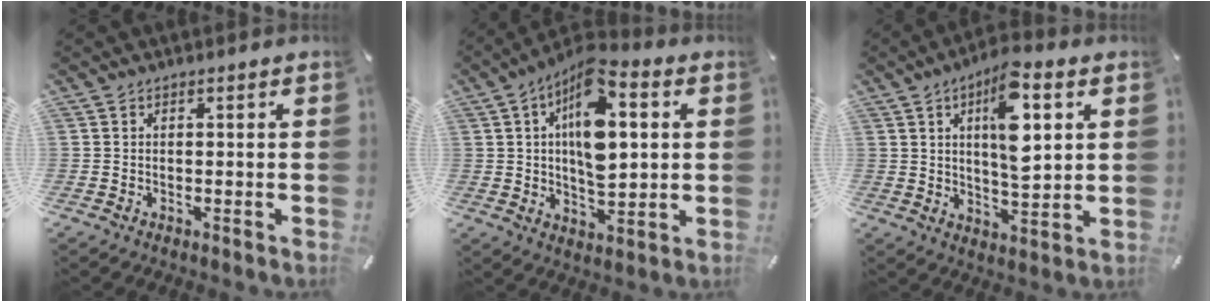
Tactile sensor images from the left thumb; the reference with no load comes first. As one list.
[{"total": 14.8, "force": [4.0, 7.4, 12.2], "torque": [-0.202, -0.015, 0.067]}, {"total": 12.6, "force": [4.5, 4.8, 10.8], "torque": [-0.163, -0.013, 0.071]}]